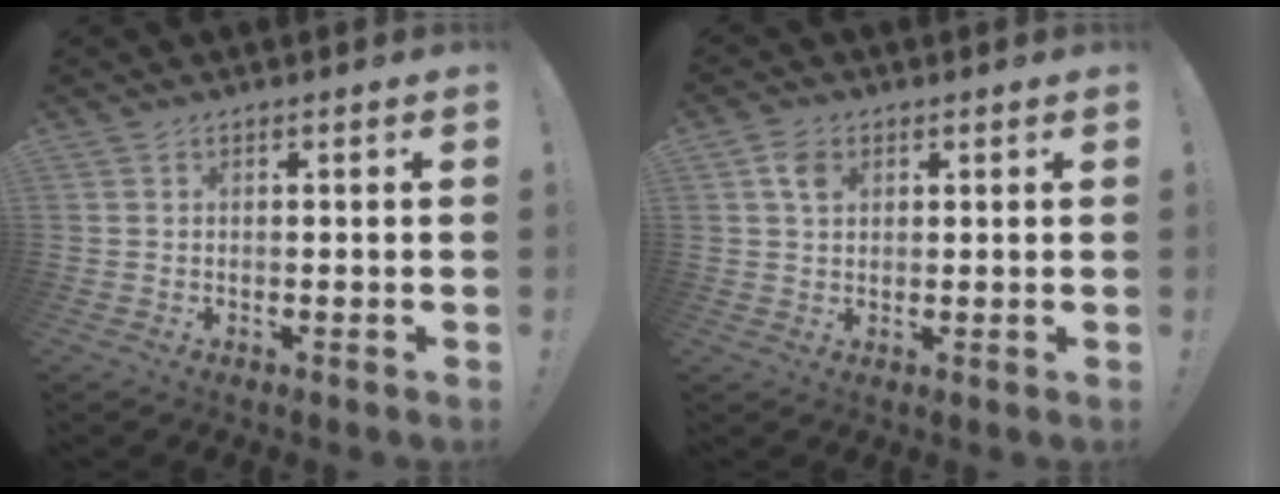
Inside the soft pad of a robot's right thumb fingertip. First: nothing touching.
{"total": 4.8, "force": [1.9, 3.4, 2.9], "torque": [-0.049, 0.004, 0.035]}